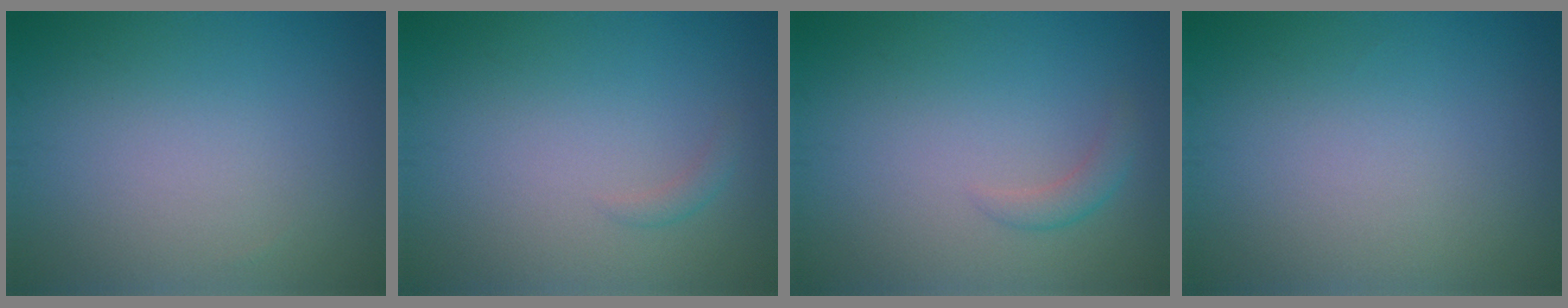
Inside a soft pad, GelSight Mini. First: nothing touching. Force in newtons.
{"total": 0.8, "press": 0.8, "slide": 0.1}
{"total": 1.4, "press": 1.4, "slide": 0.1}
{"total": 0.0}